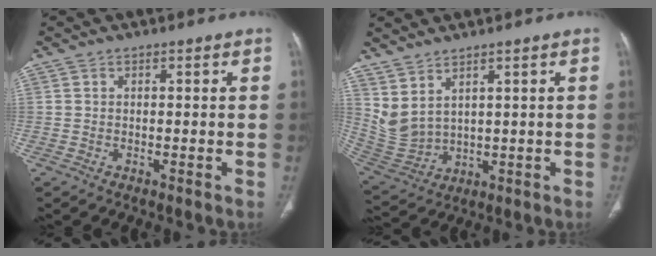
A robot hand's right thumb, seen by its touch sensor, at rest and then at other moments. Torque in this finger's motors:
{"motor_torque": [-0.78, 2.41, 0.52, 1.04, 0.06]}